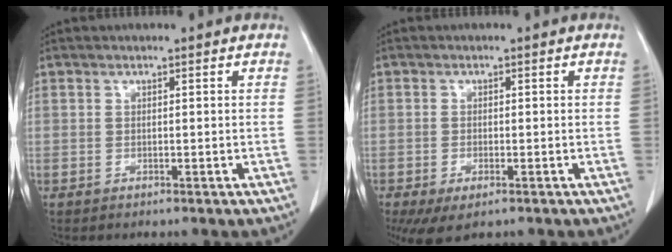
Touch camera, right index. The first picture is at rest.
{"total": 4.8, "force": [-2.7, 1.9, 3.5], "torque": [-0.060, -0.011, -0.039]}